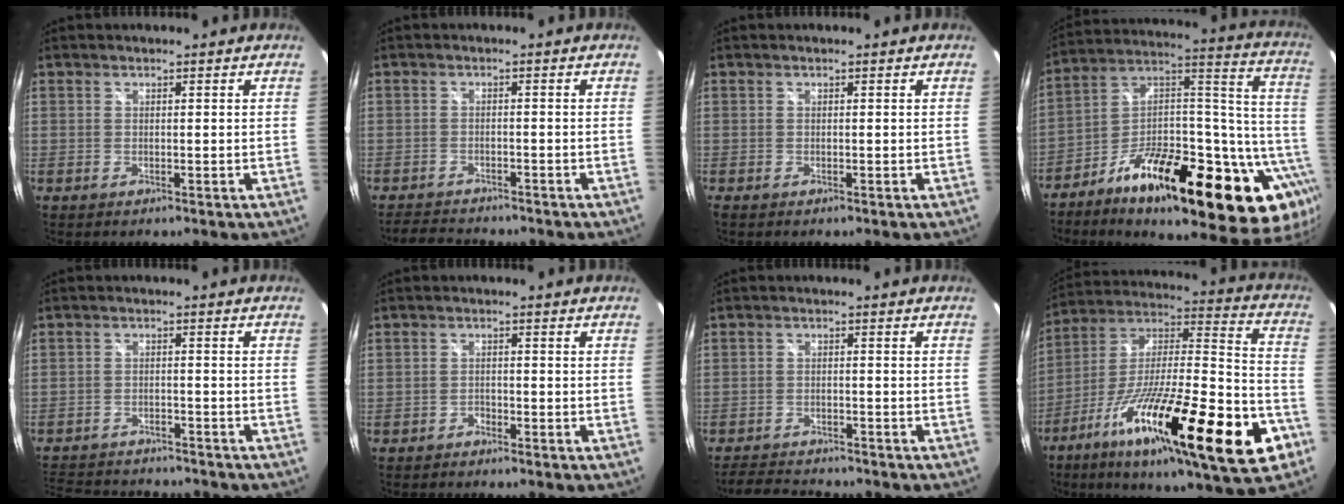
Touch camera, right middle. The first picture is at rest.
{"total": 4.8, "force": [-4.6, 1.1, 1.0], "torque": [-0.035, 0.001, -0.072]}
{"total": 0.0}
{"total": 32.1, "force": [-15.4, 11.5, 25.7], "torque": [-0.341, 0.039, -0.237]}
{"total": 13.6, "force": [-11.9, 4.5, 4.9], "torque": [-0.120, 0.000, -0.176]}
{"total": 1.4, "force": [-1.2, 0.6, 0.2], "torque": [-0.007, 0.000, -0.021]}
{"total": 6.1, "force": [-5.8, 1.2, 1.5], "torque": [-0.050, 0.000, -0.094]}
{"total": 32.4, "force": [-15.5, 6.7, 27.7], "torque": [-0.433, -0.044, -0.258]}